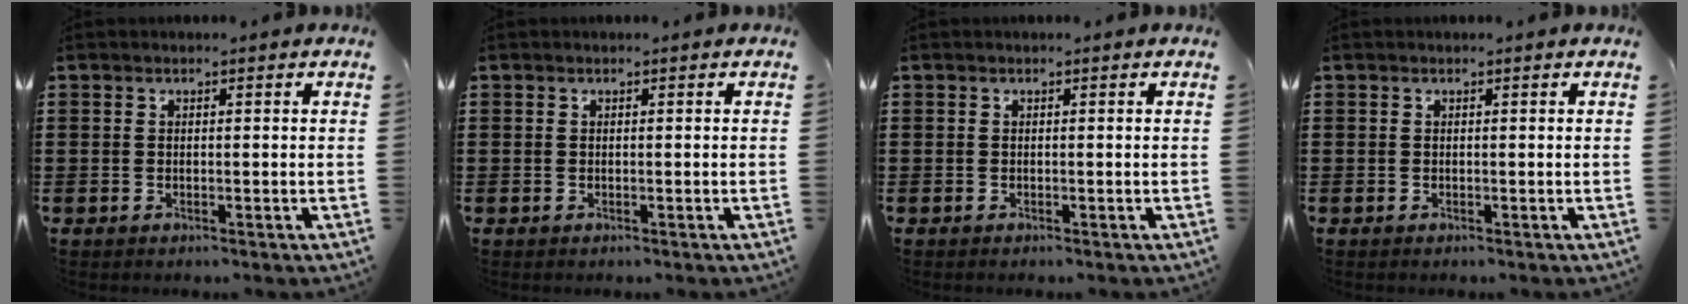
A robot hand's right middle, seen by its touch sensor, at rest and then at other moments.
{"total": 0.0}
{"total": 0.0}
{"total": 0.0}